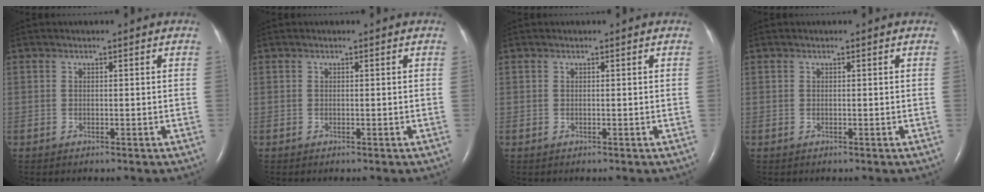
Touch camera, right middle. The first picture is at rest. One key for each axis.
{"total": 0.0}
{"total": 0.0}
{"total": 0.0}